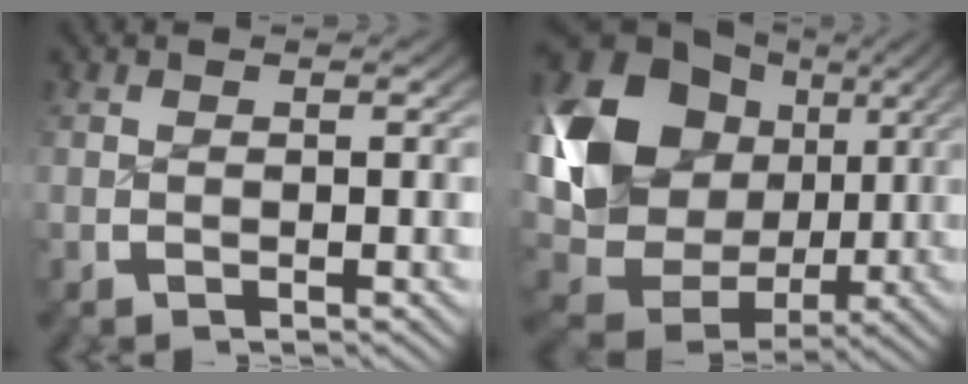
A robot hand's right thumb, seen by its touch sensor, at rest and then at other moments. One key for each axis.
{"total": 16.1, "fx": 0.2, "fy": 11.4, "fz": 11.3, "tx": -0.259, "ty": -0.046, "tz": 0.028}